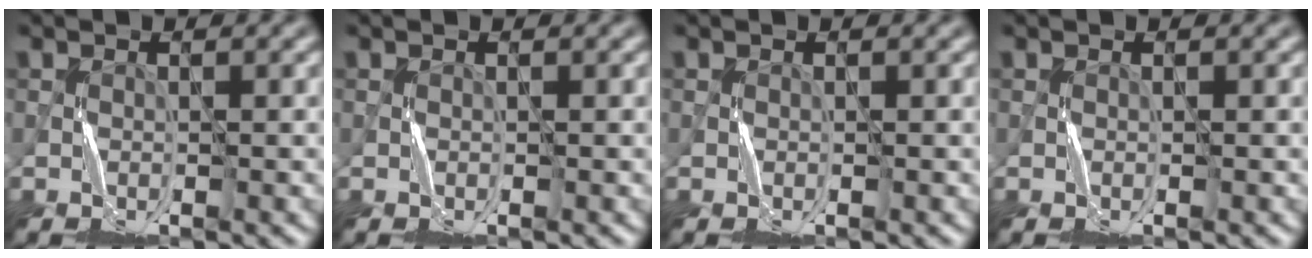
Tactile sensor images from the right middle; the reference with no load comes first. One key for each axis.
{"total": 0.0}
{"total": 0.0}
{"total": 0.0}